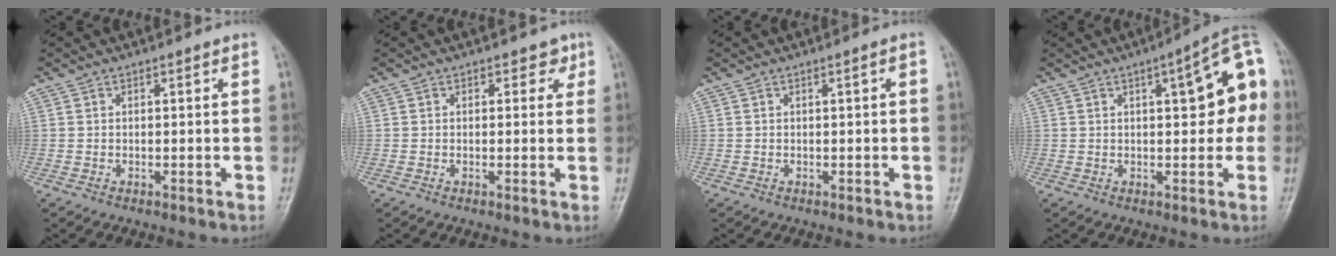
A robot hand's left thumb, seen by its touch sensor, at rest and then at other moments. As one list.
[{"total": 2.5, "force": [1.1, 1.9, 1.2], "torque": [0.014, -0.001, 0.006]}, {"total": 0.9, "force": [0.0, 0.3, 0.9], "torque": [-0.013, 0.002, 0.000]}, {"total": 12.5, "force": [2.1, 4.9, 11.3], "torque": [-0.105, 0.031, 0.018]}]